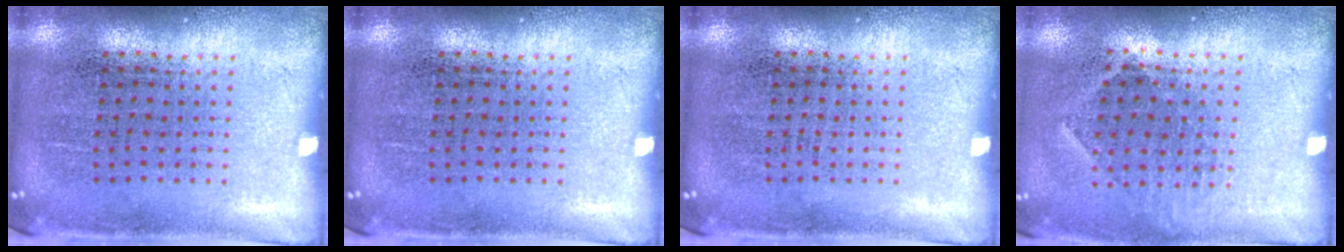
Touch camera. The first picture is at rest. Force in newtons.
{"total": 0.0}
{"total": 0.0}
{"total": 0.9, "press": 0.8, "slide": 0.6}